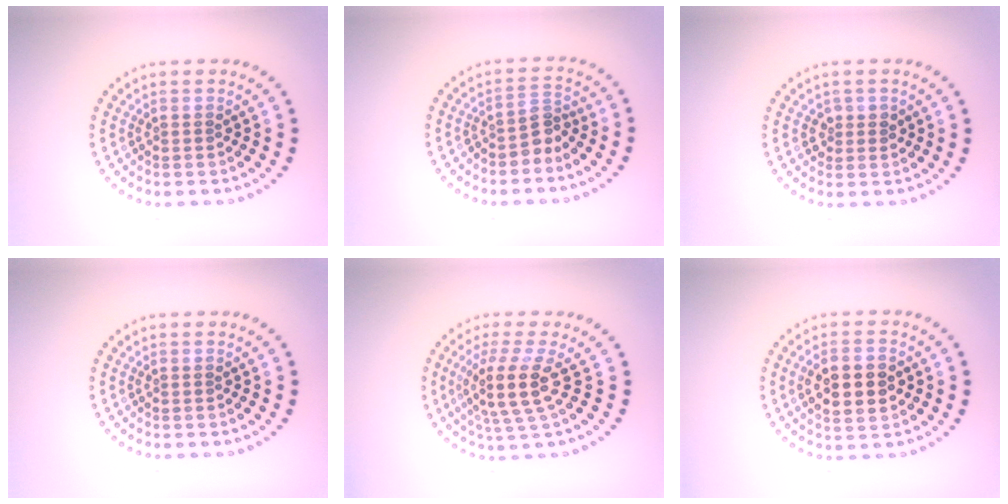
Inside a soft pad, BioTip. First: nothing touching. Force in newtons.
{"total": 2.0, "press": 1.5, "slide": 1.3}
{"total": 1.3, "press": 1.3, "slide": 0.4}
{"total": 0.0}
{"total": 4.0, "press": 3.0, "slide": 2.6}
{"total": 4.6, "press": 4.6, "slide": 0.3}